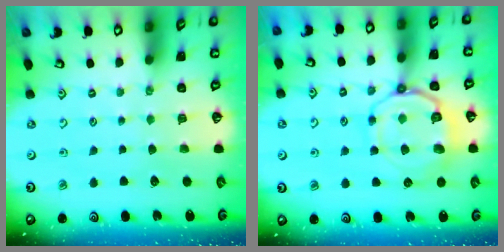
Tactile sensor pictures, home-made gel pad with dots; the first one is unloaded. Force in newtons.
{"total": 11.7, "press": 11.7, "slide": 1.1}